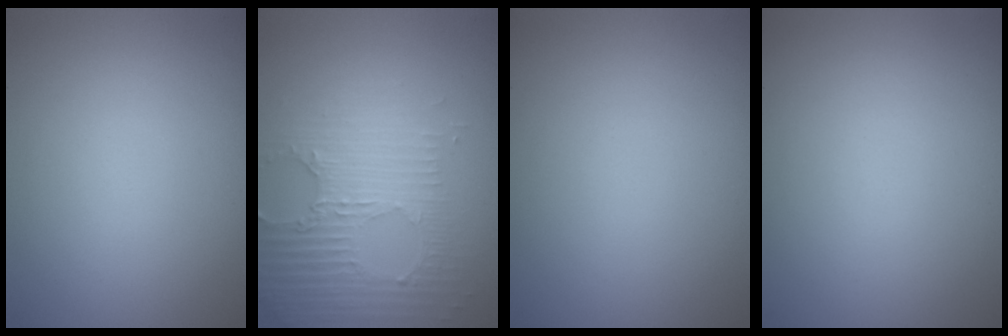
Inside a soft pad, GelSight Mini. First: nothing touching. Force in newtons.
{"total": 3.5, "press": 3.4, "slide": 1.1}
{"total": 0.0}
{"total": 0.0}